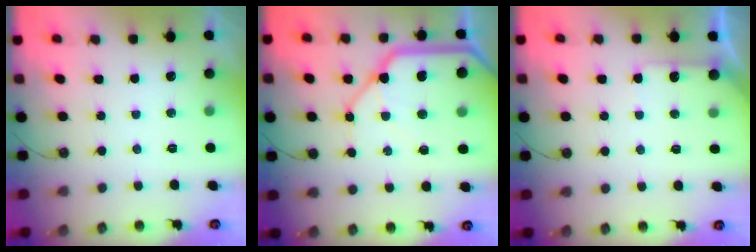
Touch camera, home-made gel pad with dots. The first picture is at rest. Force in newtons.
{"total": 17.1, "press": 16.9, "slide": 2.5}
{"total": 3.9, "press": 3.8, "slide": 0.5}